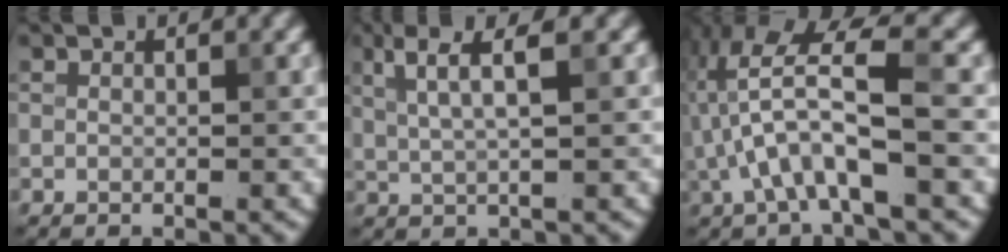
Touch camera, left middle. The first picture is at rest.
{"total": 4.1, "force": [1.8, 0.7, 3.6], "torque": [-0.068, 0.004, 0.036]}
{"total": 7.2, "force": [-0.6, 2.0, 6.9], "torque": [-0.152, 0.017, -0.016]}